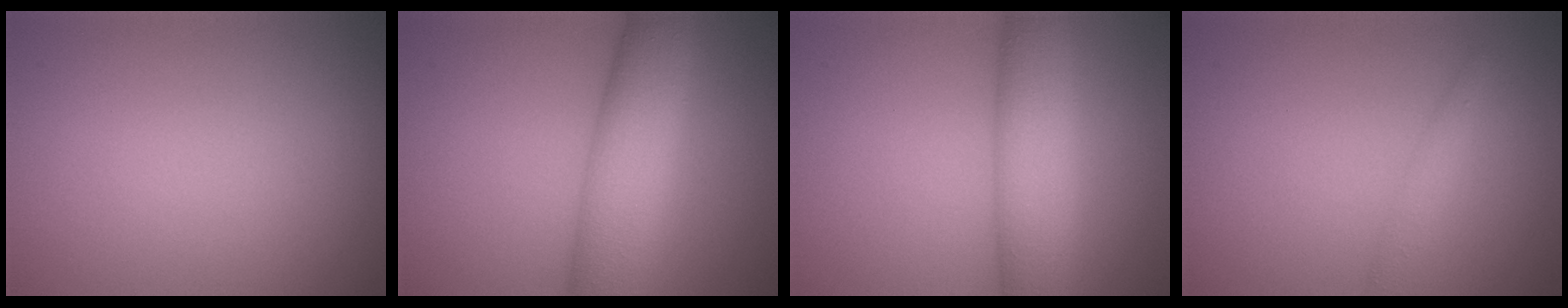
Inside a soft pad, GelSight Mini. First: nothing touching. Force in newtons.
{"total": 7.3, "press": 7.3, "slide": 0.2}
{"total": 6.2, "press": 6.2, "slide": 0.2}
{"total": 1.2, "press": 1.2, "slide": 0.1}